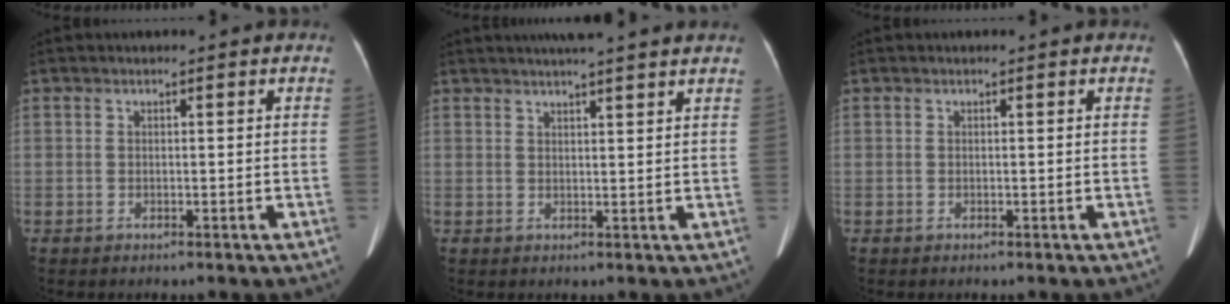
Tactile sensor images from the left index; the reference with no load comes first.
{"total": 9.4, "force": [8.0, 0.0, 4.9], "torque": [-0.073, 0.028, 0.094]}
{"total": 0.0}